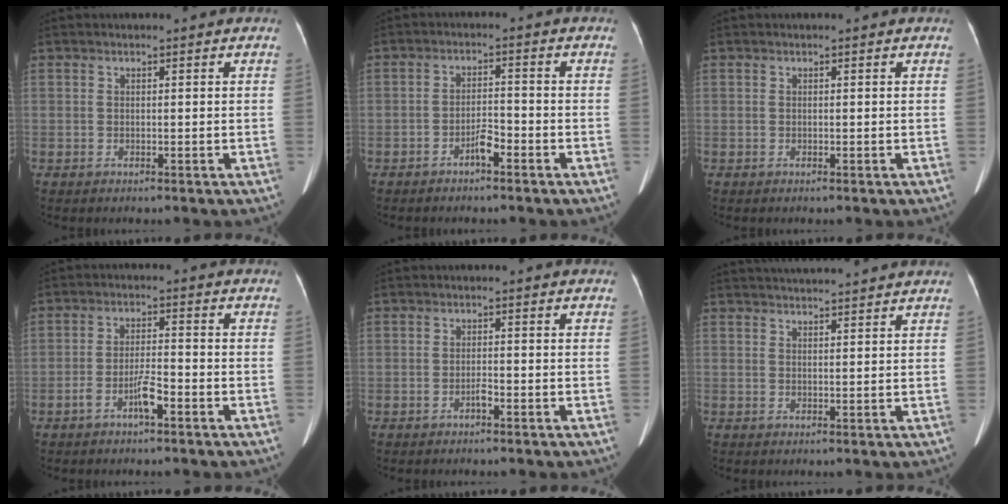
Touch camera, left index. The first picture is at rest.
{"total": 3.0, "force": [-2.1, 0.7, 1.9], "torque": [-0.035, 0.004, -0.038]}
{"total": 0.0}
{"total": 4.0, "force": [-2.4, 0.7, 3.2], "torque": [-0.064, 0.004, -0.044]}
{"total": 1.2, "force": [-0.9, 0.2, 0.8], "torque": [-0.016, 0.001, -0.014]}
{"total": 8.9, "force": [8.4, -0.2, 3.0], "torque": [-0.049, 0.031, 0.110]}